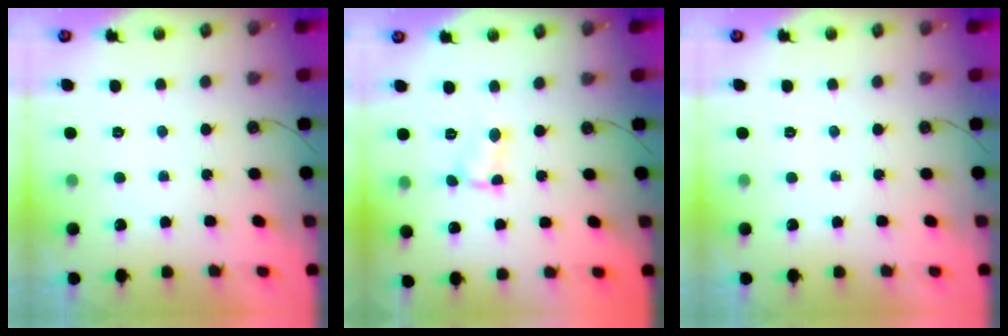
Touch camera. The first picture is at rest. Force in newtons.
{"total": 1.6, "press": 1.6, "slide": 0.2}
{"total": 0.0}